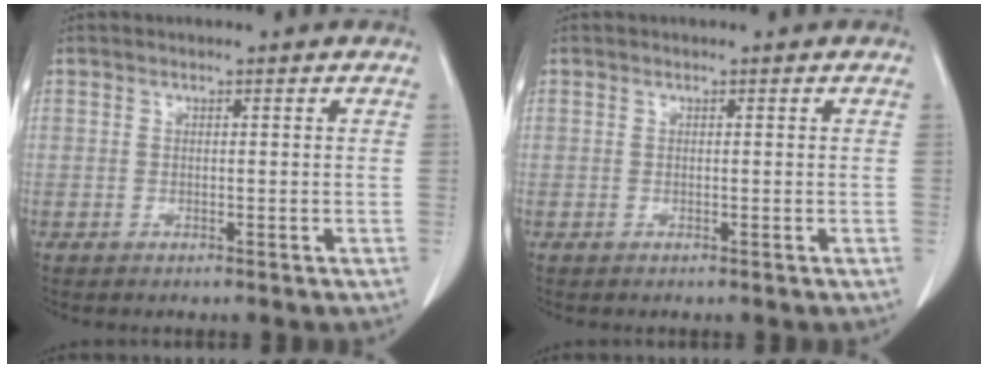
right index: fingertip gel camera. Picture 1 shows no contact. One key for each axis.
{"total": 0.0}